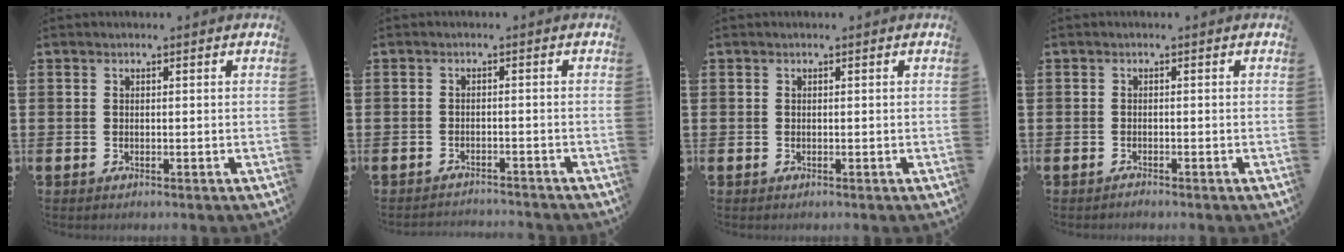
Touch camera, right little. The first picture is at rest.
{"total": 1.5, "force": [-1.5, -0.1, -0.1], "torque": [-0.002, 0.005, -0.032]}
{"total": 0.0}
{"total": 0.6, "force": [-0.5, 0.0, 0.1], "torque": [-0.003, -0.004, -0.010]}